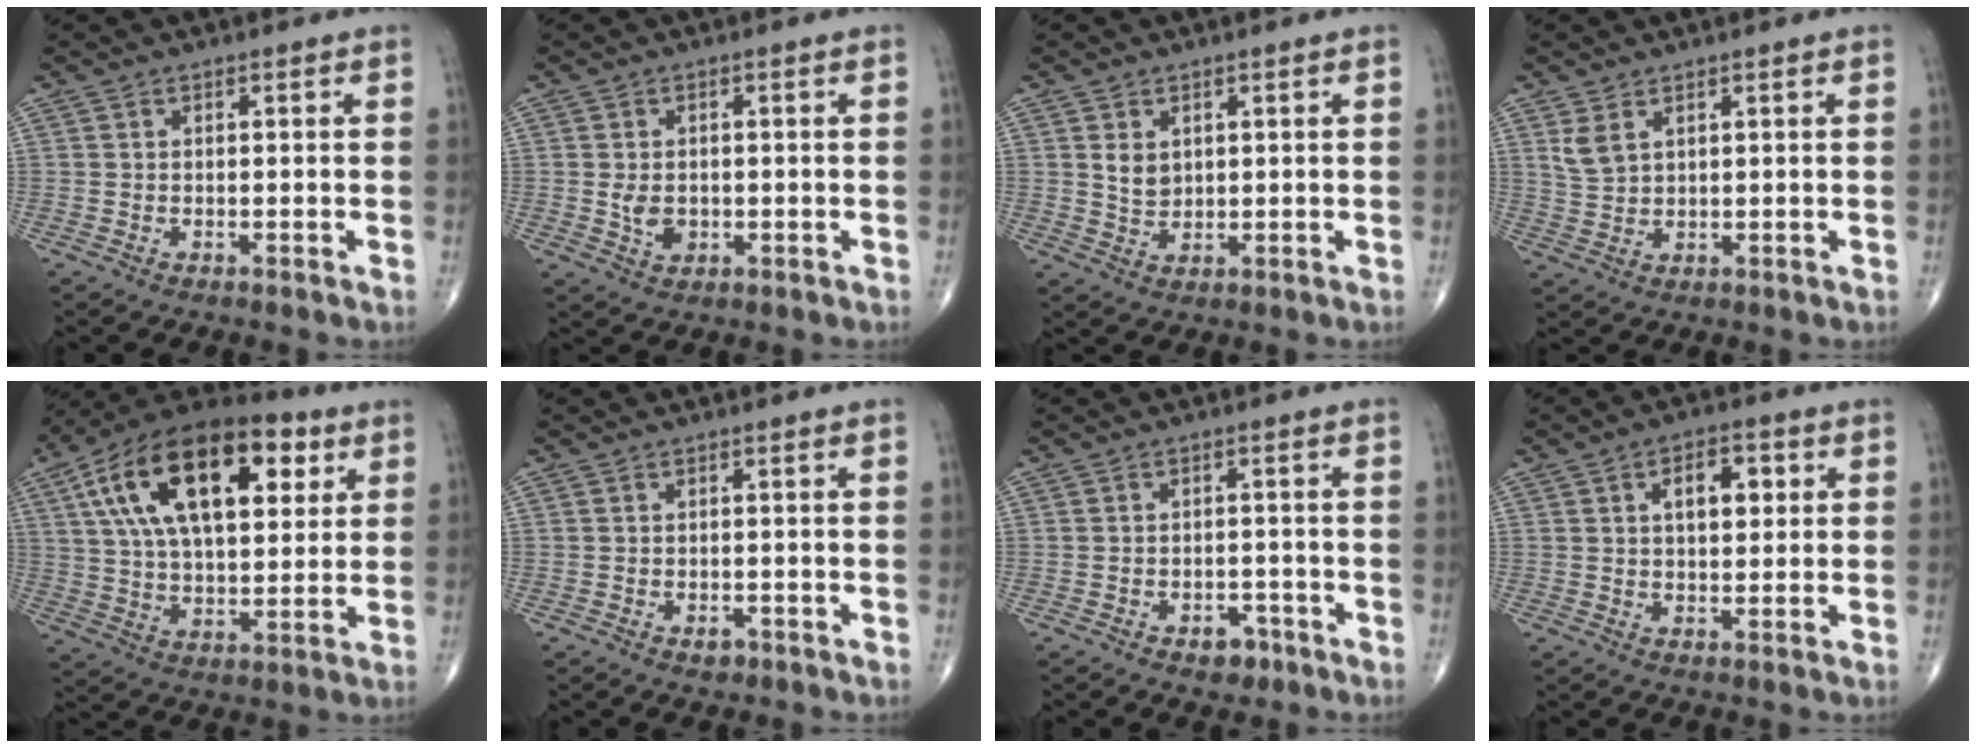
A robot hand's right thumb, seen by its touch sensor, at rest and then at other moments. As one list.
[{"total": 3.4, "force": [-0.3, 2.4, 2.4], "torque": [-0.035, -0.005, 0.001]}, {"total": 3.2, "force": [1.1, 2.3, 2.0], "torque": [-0.025, -0.012, 0.027]}, {"total": 3.4, "force": [1.9, 1.8, 2.1], "torque": [-0.044, -0.006, 0.049]}, {"total": 25.3, "force": [9.0, 12.8, 19.9], "torque": [-0.337, 0.005, 0.145]}, {"total": 1.4, "force": [-0.9, 0.9, 0.7], "torque": [-0.007, 0.000, -0.011]}, {"total": 3.5, "force": [-2.2, 2.2, 1.7], "torque": [-0.008, 0.012, -0.027]}, {"total": 6.9, "force": [1.9, 3.8, 5.5], "torque": [-0.061, 0.003, 0.027]}]